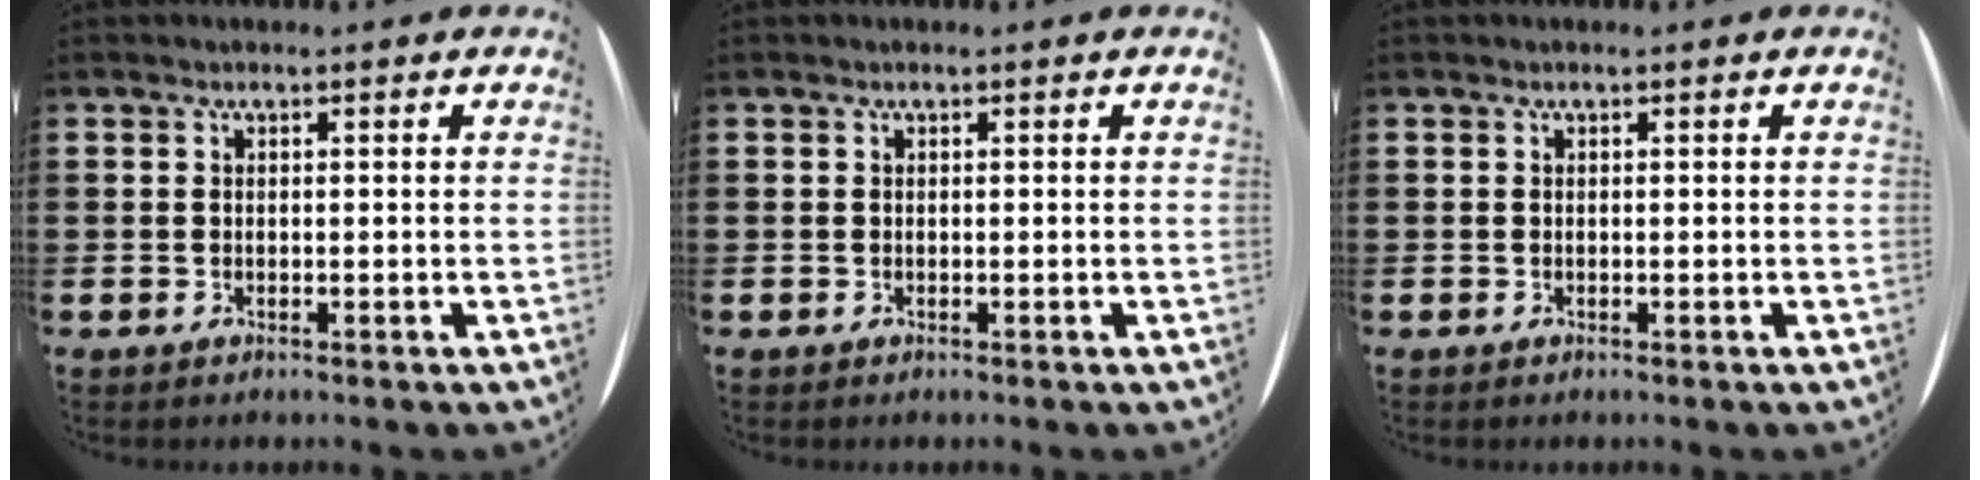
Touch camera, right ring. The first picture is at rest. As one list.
[{"total": 0.0}, {"total": 0.0}]